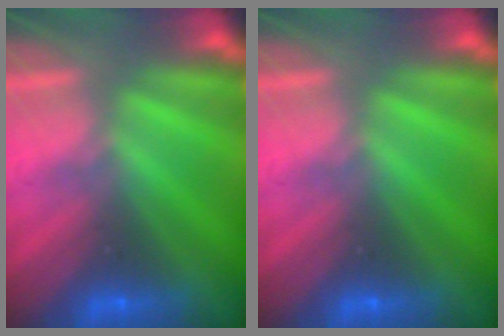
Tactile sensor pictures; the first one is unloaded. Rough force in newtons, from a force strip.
{"total": 0.0}